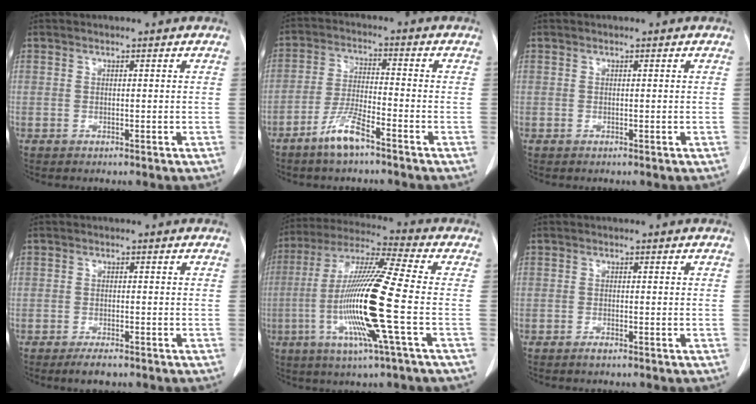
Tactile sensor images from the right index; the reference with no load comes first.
{"total": 6.5, "force": [-4.5, 0.7, 4.6], "torque": [-0.098, -0.007, -0.089]}
{"total": 0.0}
{"total": 2.5, "force": [-1.9, 0.9, 1.4], "torque": [-0.027, -0.002, -0.027]}
{"total": 16.9, "force": [-3.6, -0.7, 16.5], "torque": [-0.334, -0.011, -0.082]}
{"total": 0.9, "force": [-0.7, 0.1, 0.5], "torque": [-0.010, 0.001, -0.010]}